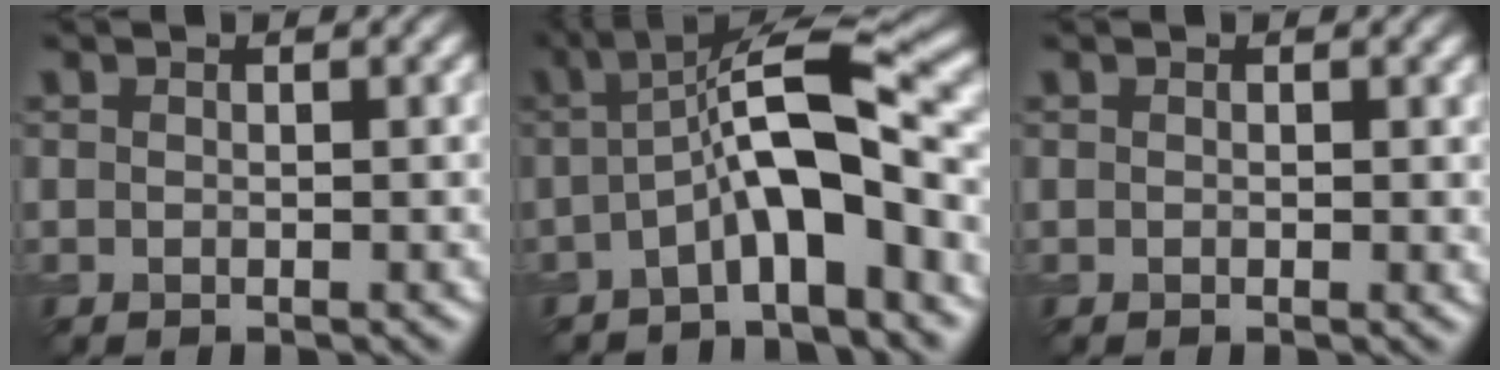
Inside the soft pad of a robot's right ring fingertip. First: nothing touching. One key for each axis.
{"total": 7.9, "fx": -1.5, "fy": 1.9, "fz": 7.6, "tx": -0.122, "ty": 0.024, "tz": -0.038}
{"total": 0.7, "fx": 0.2, "fy": 0.2, "fz": 0.6, "tx": -0.007, "ty": 0.002, "tz": 0.004}